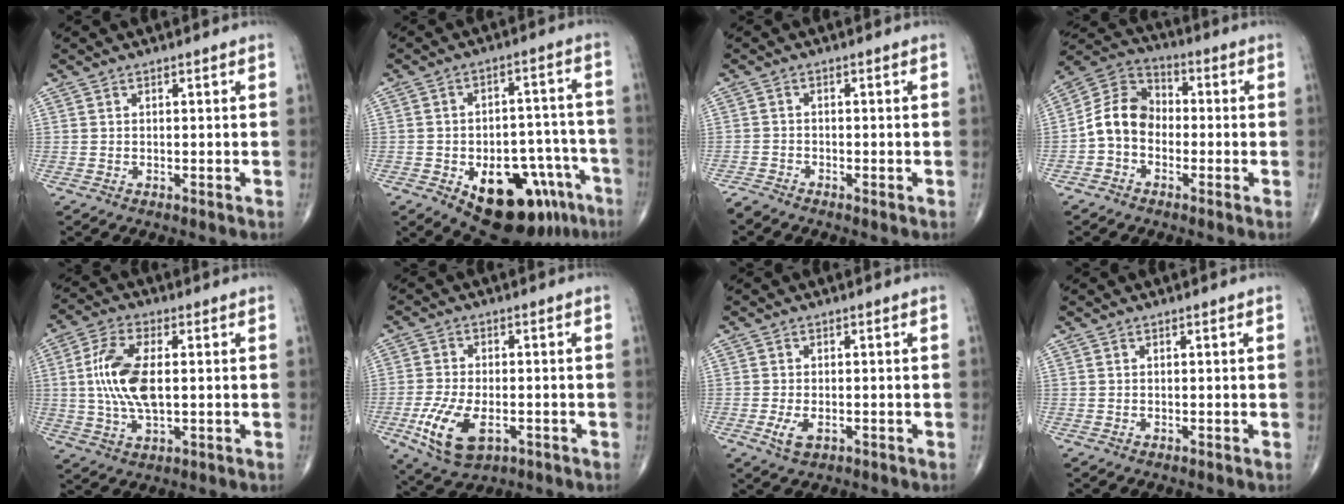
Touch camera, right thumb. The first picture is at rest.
{"total": 19.8, "force": [-9.9, 10.5, 13.5], "torque": [-0.127, 0.061, -0.126]}
{"total": 1.9, "force": [-1.8, 0.2, 0.2], "torque": [-0.010, -0.007, -0.042]}
{"total": 9.4, "force": [-2.0, 7.3, 5.6], "torque": [-0.088, 0.037, -0.055]}
{"total": 11.8, "force": [0.7, 5.5, 10.4], "torque": [-0.220, 0.003, 0.014]}
{"total": 10.7, "force": [-3.7, 5.6, 8.3], "torque": [-0.168, -0.001, -0.058]}
{"total": 3.4, "force": [-1.2, 1.8, 2.6], "torque": [-0.054, -0.003, -0.018]}
{"total": 0.0}